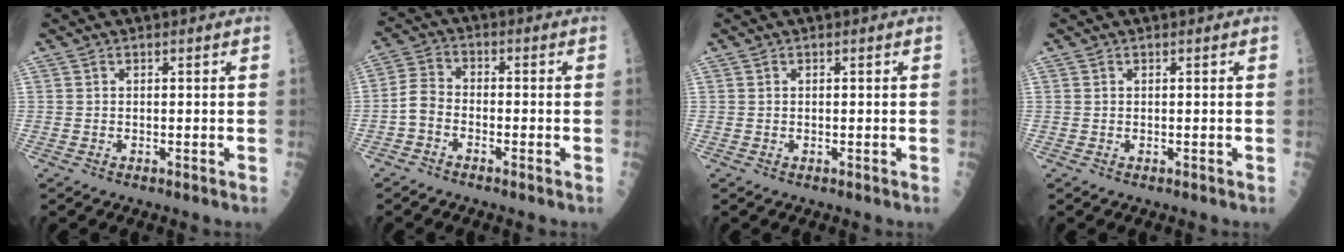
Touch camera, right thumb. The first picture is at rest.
{"total": 4.4, "force": [-2.2, 2.6, 2.8], "torque": [-0.055, 0.025, -0.054]}
{"total": 0.0}
{"total": 0.0}